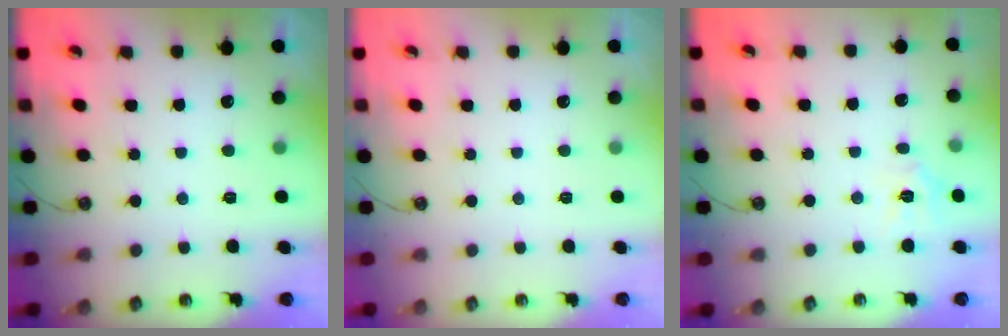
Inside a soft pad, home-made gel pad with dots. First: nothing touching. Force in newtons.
{"total": 0.0}
{"total": 4.7, "press": 4.7, "slide": 0.4}